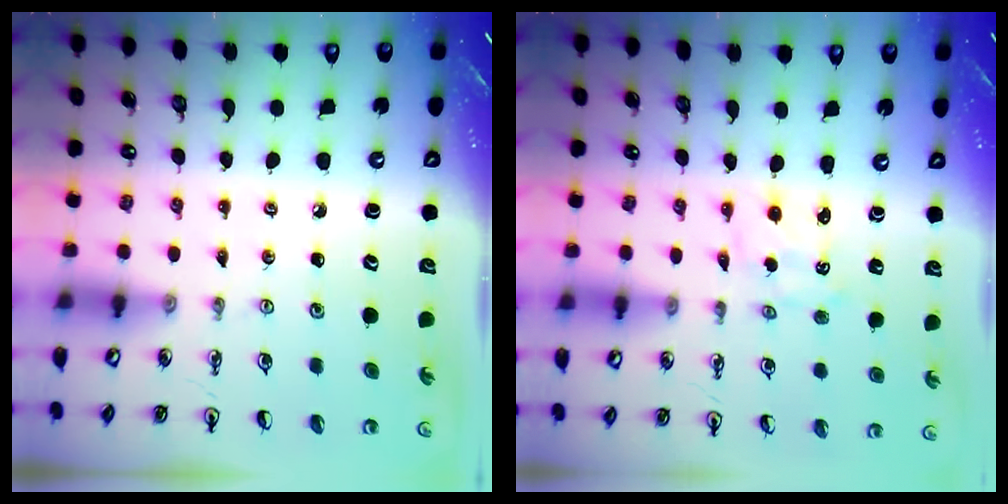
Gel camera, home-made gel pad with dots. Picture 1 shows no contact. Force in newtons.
{"total": 1.1, "press": 0.9, "slide": 0.6}